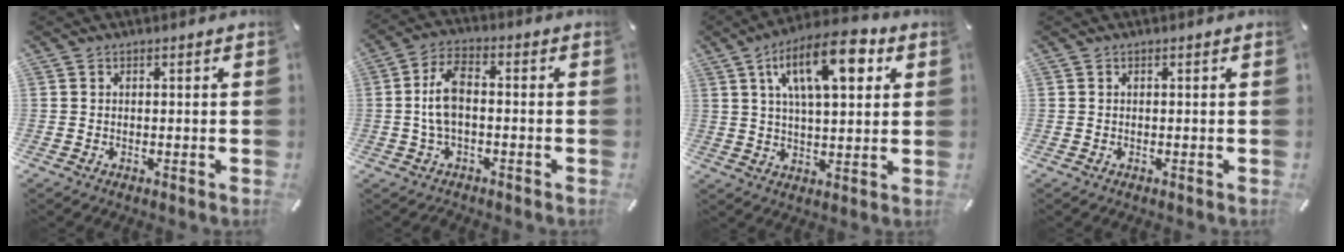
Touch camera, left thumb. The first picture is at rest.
{"total": 7.5, "force": [-0.7, 3.9, 6.4], "torque": [-0.136, 0.010, -0.017]}
{"total": 15.9, "force": [7.0, 6.9, 12.5], "torque": [-0.192, -0.017, 0.114]}
{"total": 0.0}